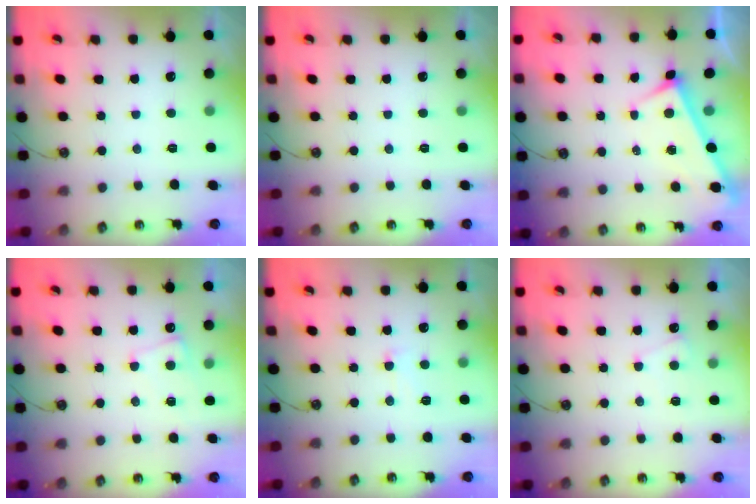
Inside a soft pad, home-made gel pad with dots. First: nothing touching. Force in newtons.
{"total": 0.0}
{"total": 3.8, "press": 3.8, "slide": 0.2}
{"total": 2.4, "press": 2.4, "slide": 0.4}
{"total": 1.1, "press": 0.8, "slide": 0.8}
{"total": 2.2, "press": 2.2, "slide": 0.5}